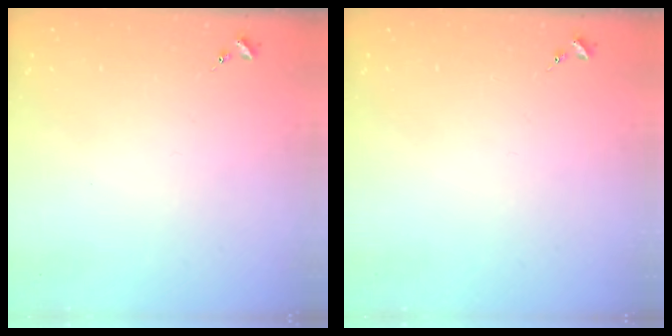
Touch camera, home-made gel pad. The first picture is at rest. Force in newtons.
{"total": 0.0}